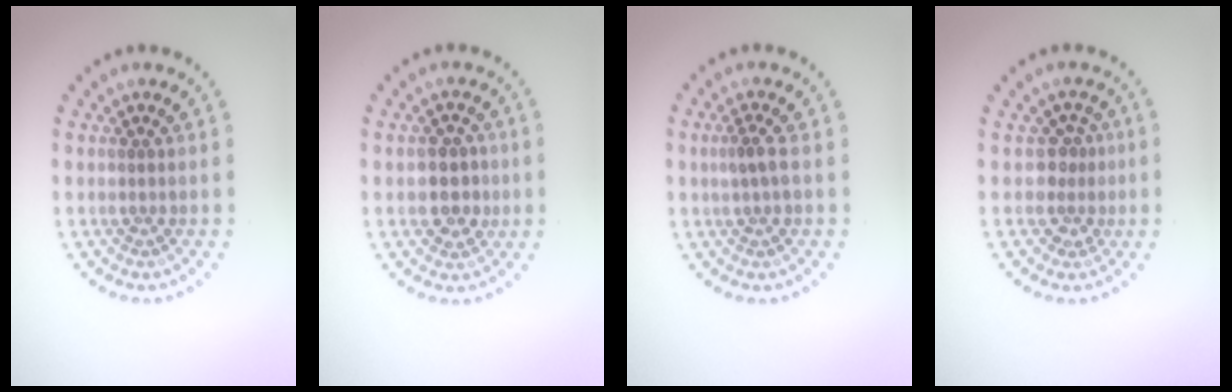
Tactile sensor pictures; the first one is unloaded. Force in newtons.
{"total": 3.0, "press": 2.9, "slide": 0.6}
{"total": 1.4, "press": 1.2, "slide": 0.7}
{"total": 2.1, "press": 1.6, "slide": 1.4}